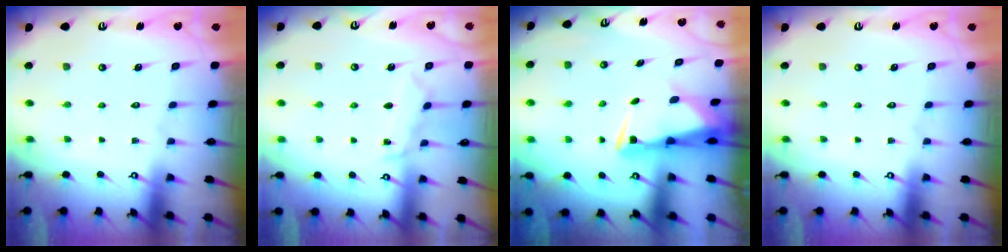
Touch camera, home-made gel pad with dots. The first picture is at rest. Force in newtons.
{"total": 6.1, "press": 6.1, "slide": 0.8}
{"total": 3.4, "press": 3.3, "slide": 0.6}
{"total": 0.0}